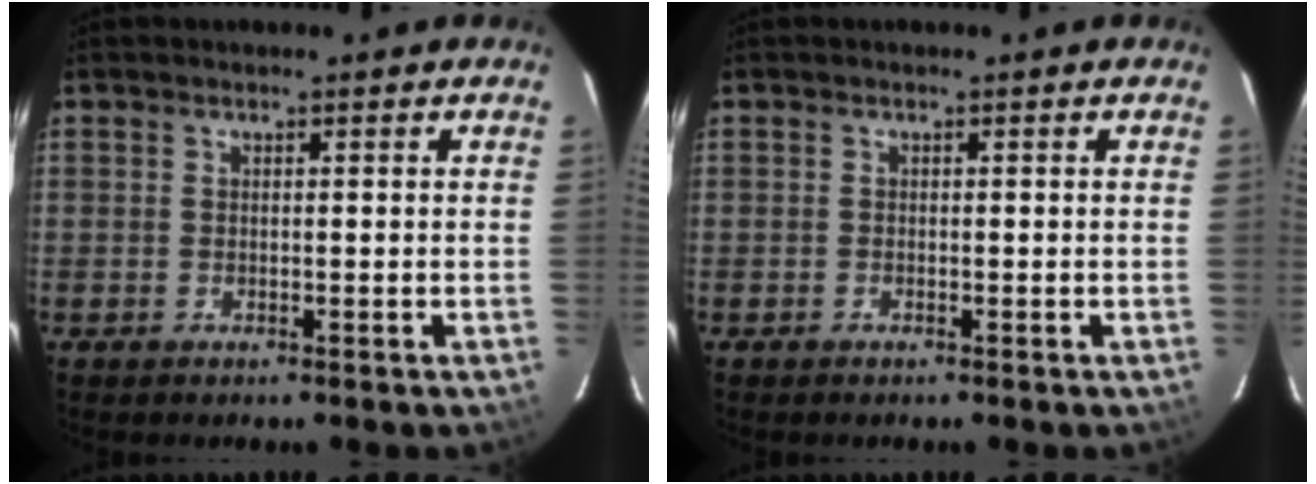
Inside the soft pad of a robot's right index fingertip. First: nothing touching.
{"total": 0.0}